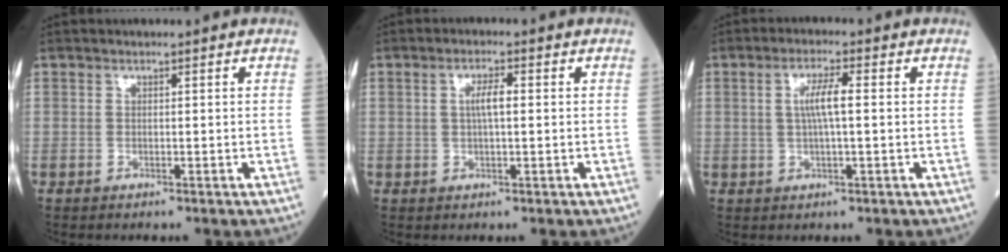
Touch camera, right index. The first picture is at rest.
{"total": 3.0, "force": [0.4, 0.6, 2.9], "torque": [-0.056, 0.005, 0.007]}
{"total": 4.4, "force": [0.5, 0.4, 4.3], "torque": [-0.083, 0.005, 0.009]}